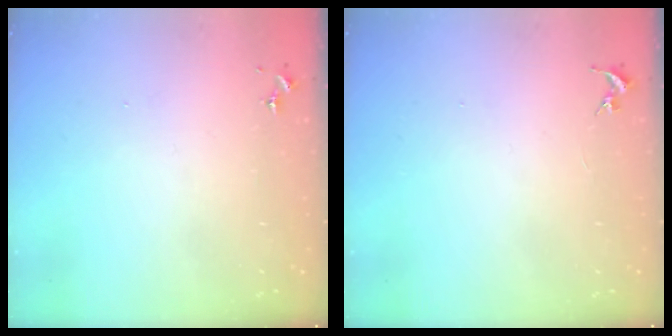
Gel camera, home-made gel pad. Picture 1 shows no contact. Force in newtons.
{"total": 0.0}